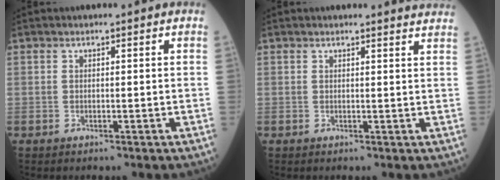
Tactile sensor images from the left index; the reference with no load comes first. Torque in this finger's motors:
{"motor_torque": [0.00, -0.07, -0.08, 0.00]}